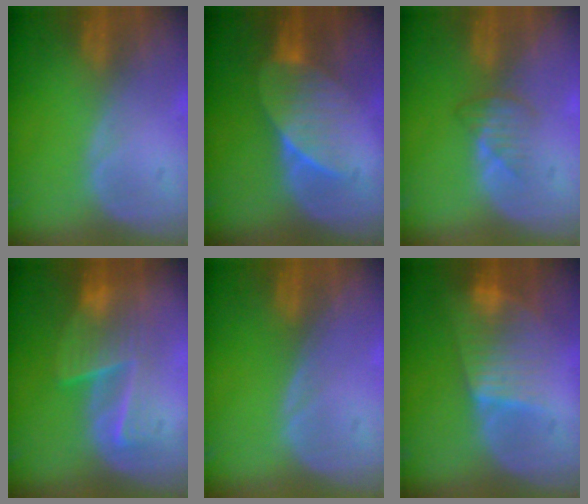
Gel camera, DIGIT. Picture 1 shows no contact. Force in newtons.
{"total": 7.2, "press": 6.6, "slide": 2.8}
{"total": 2.7, "press": 2.6, "slide": 0.7}
{"total": 6.6, "press": 6.5, "slide": 1.0}
{"total": 0.0}
{"total": 7.5, "press": 7.0, "slide": 2.5}